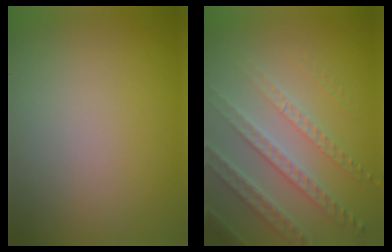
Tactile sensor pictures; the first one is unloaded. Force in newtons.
{"total": 4.7, "press": 4.0, "slide": 2.5}